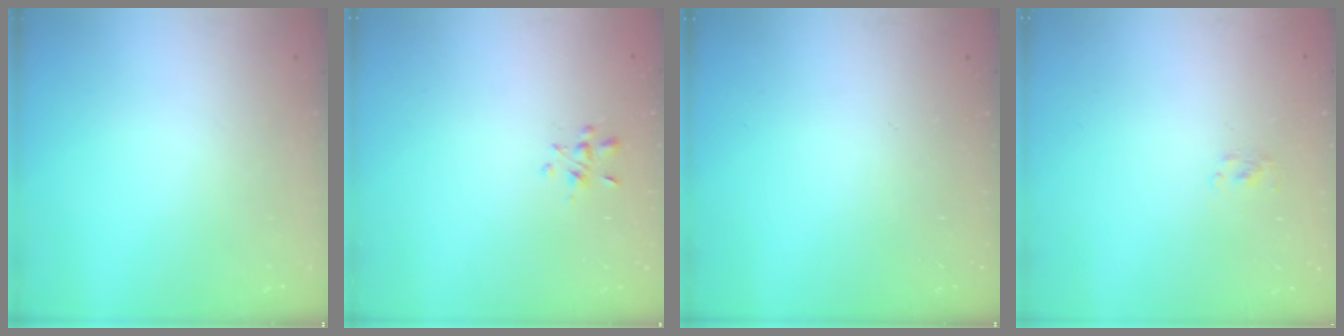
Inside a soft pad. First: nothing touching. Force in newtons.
{"total": 2.6, "press": 2.5, "slide": 0.7}
{"total": 0.0}
{"total": 1.8, "press": 1.6, "slide": 0.8}